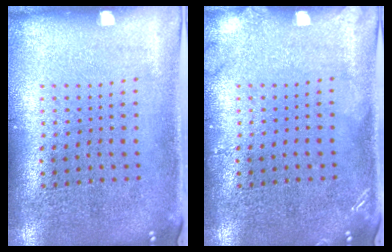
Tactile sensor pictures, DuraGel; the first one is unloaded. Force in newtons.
{"total": 1.3, "press": 1.3, "slide": 0.2}